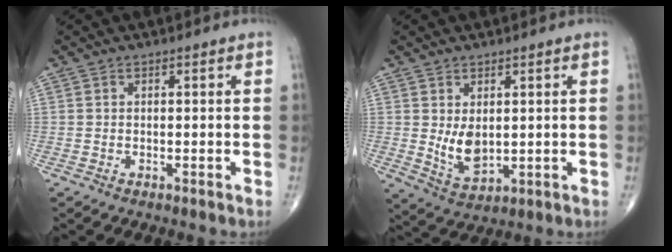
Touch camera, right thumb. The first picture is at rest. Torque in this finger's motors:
{"motor_torque": [0.41, 0.36, 0.25, -0.12, 0.06]}